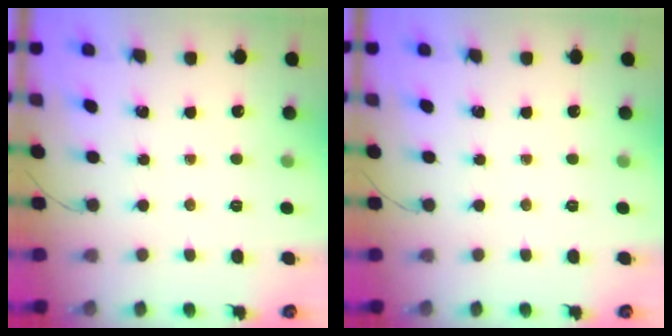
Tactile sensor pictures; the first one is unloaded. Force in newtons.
{"total": 0.0}